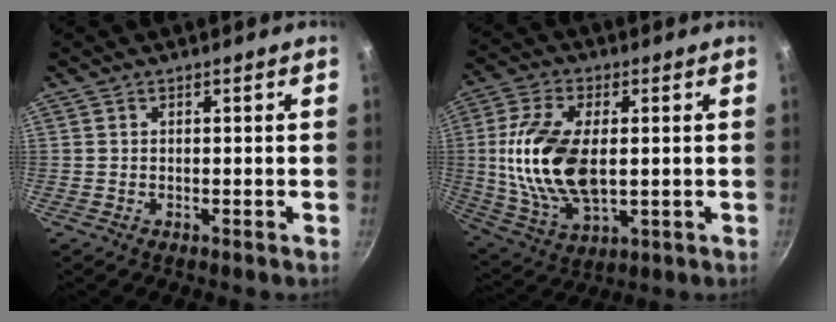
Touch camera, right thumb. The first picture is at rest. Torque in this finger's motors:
{"motor_torque": [0.32, 0.44, 1.79, 0.06, 0.37]}